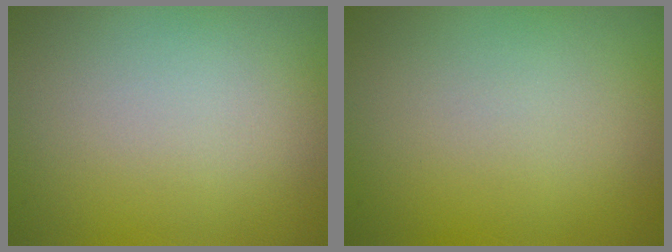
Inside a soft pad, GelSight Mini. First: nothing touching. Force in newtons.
{"total": 0.0}